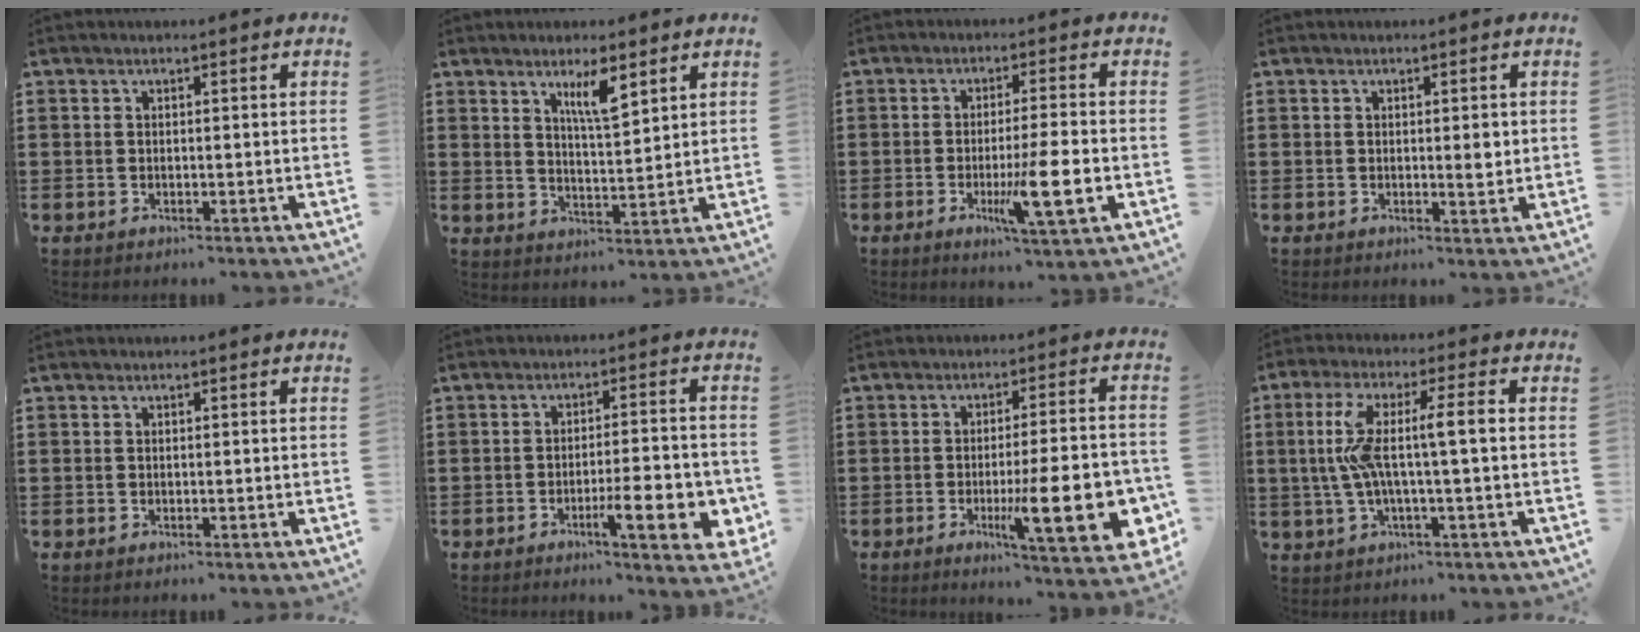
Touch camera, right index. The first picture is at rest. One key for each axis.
{"total": 5.5, "fx": 3.5, "fy": 1.2, "fz": 4.1, "tx": -0.074, "ty": -0.003, "tz": 0.056}
{"total": 9.3, "fx": -2.6, "fy": 1.0, "fz": 8.9, "tx": -0.161, "ty": -0.017, "tz": -0.045}
{"total": 2.2, "fx": 0.3, "fy": 0.6, "fz": 2.1, "tx": -0.032, "ty": -0.001, "tz": 0.001}
{"total": 0.0}
{"total": 9.4, "fx": -3.3, "fy": 2.0, "fz": 8.5, "tx": -0.123, "ty": -0.002, "tz": -0.051}
{"total": 15.0, "fx": -4.2, "fy": 3.1, "fz": 14.1, "tx": -0.207, "ty": -0.012, "tz": -0.061}
{"total": 8.7, "fx": 0.0, "fy": 0.7, "fz": 8.7, "tx": -0.178, "ty": -0.003, "tz": -0.013}